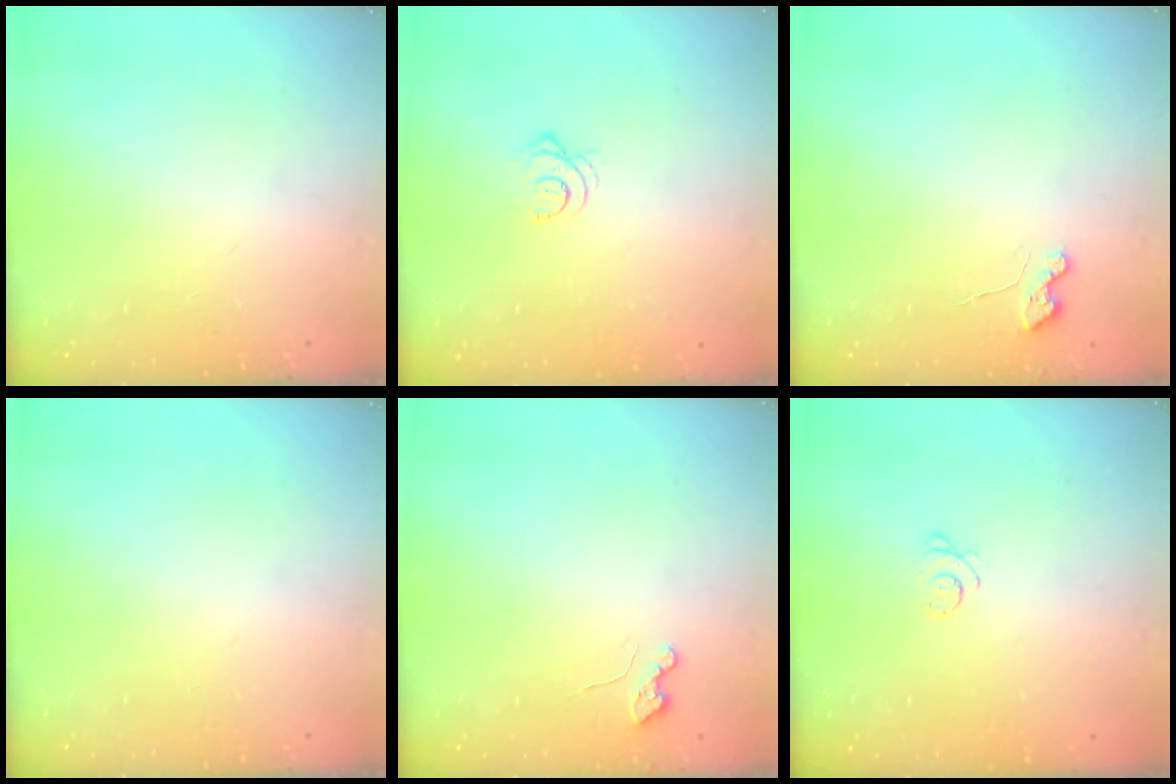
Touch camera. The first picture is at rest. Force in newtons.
{"total": 4.1, "press": 4.0, "slide": 0.4}
{"total": 3.6, "press": 3.6, "slide": 0.5}
{"total": 0.0}
{"total": 3.6, "press": 3.6, "slide": 0.4}
{"total": 2.8, "press": 2.7, "slide": 0.3}